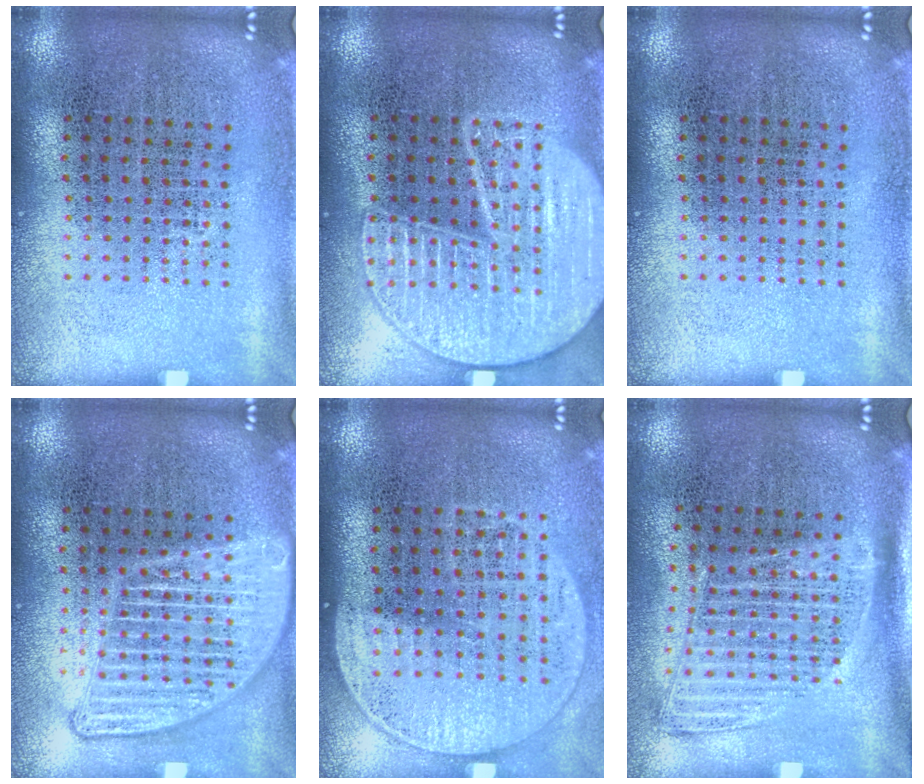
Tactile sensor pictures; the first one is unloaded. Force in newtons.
{"total": 3.5, "press": 3.5, "slide": 0.4}
{"total": 0.0}
{"total": 3.0, "press": 3.0, "slide": 0.3}
{"total": 1.5, "press": 1.4, "slide": 0.6}
{"total": 1.4, "press": 1.2, "slide": 0.6}